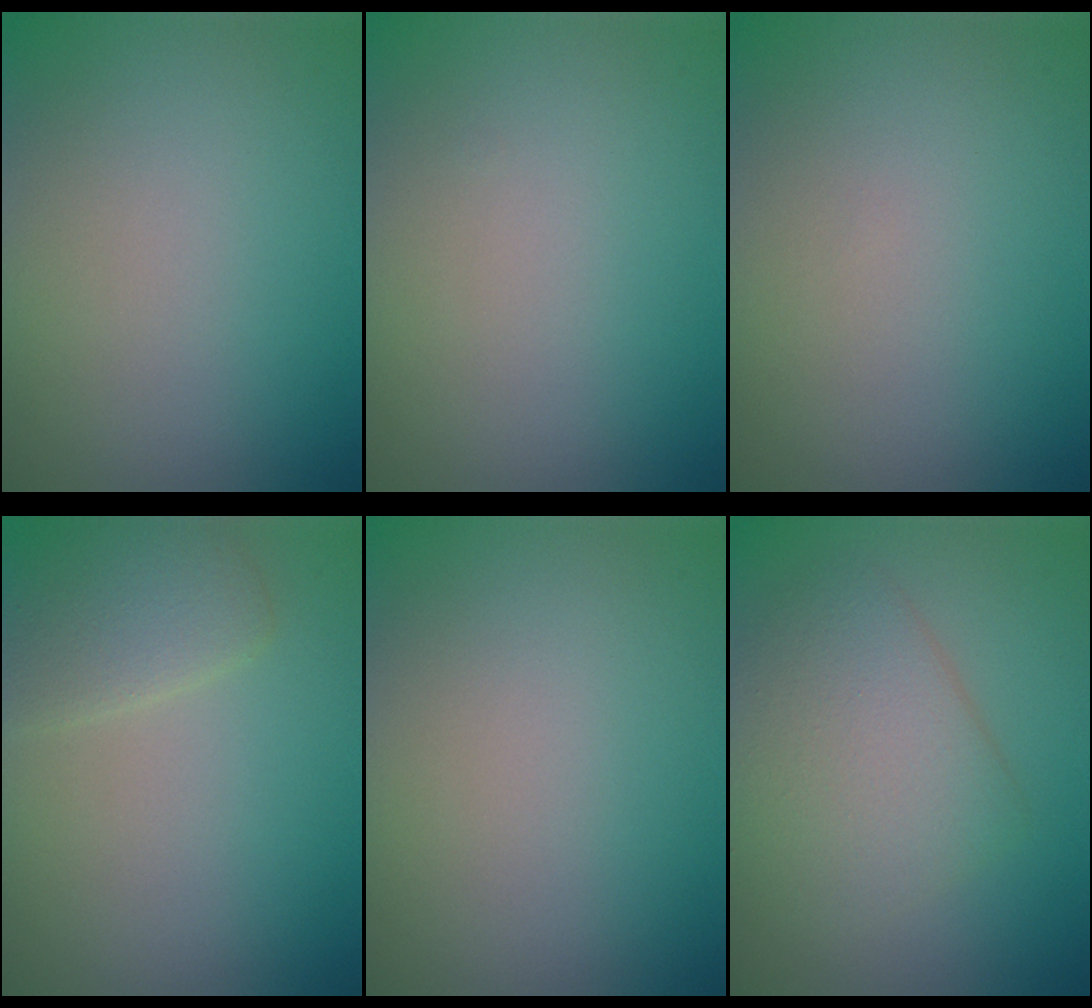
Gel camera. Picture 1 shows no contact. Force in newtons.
{"total": 0.0}
{"total": 0.0}
{"total": 2.6, "press": 2.6, "slide": 0.2}
{"total": 0.0}
{"total": 4.6, "press": 4.6, "slide": 0.1}